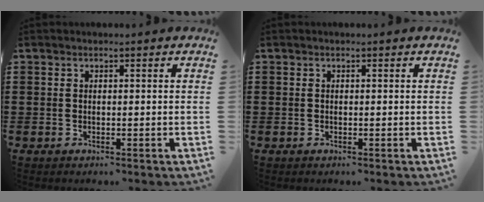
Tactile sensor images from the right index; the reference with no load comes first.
{"total": 0.0}